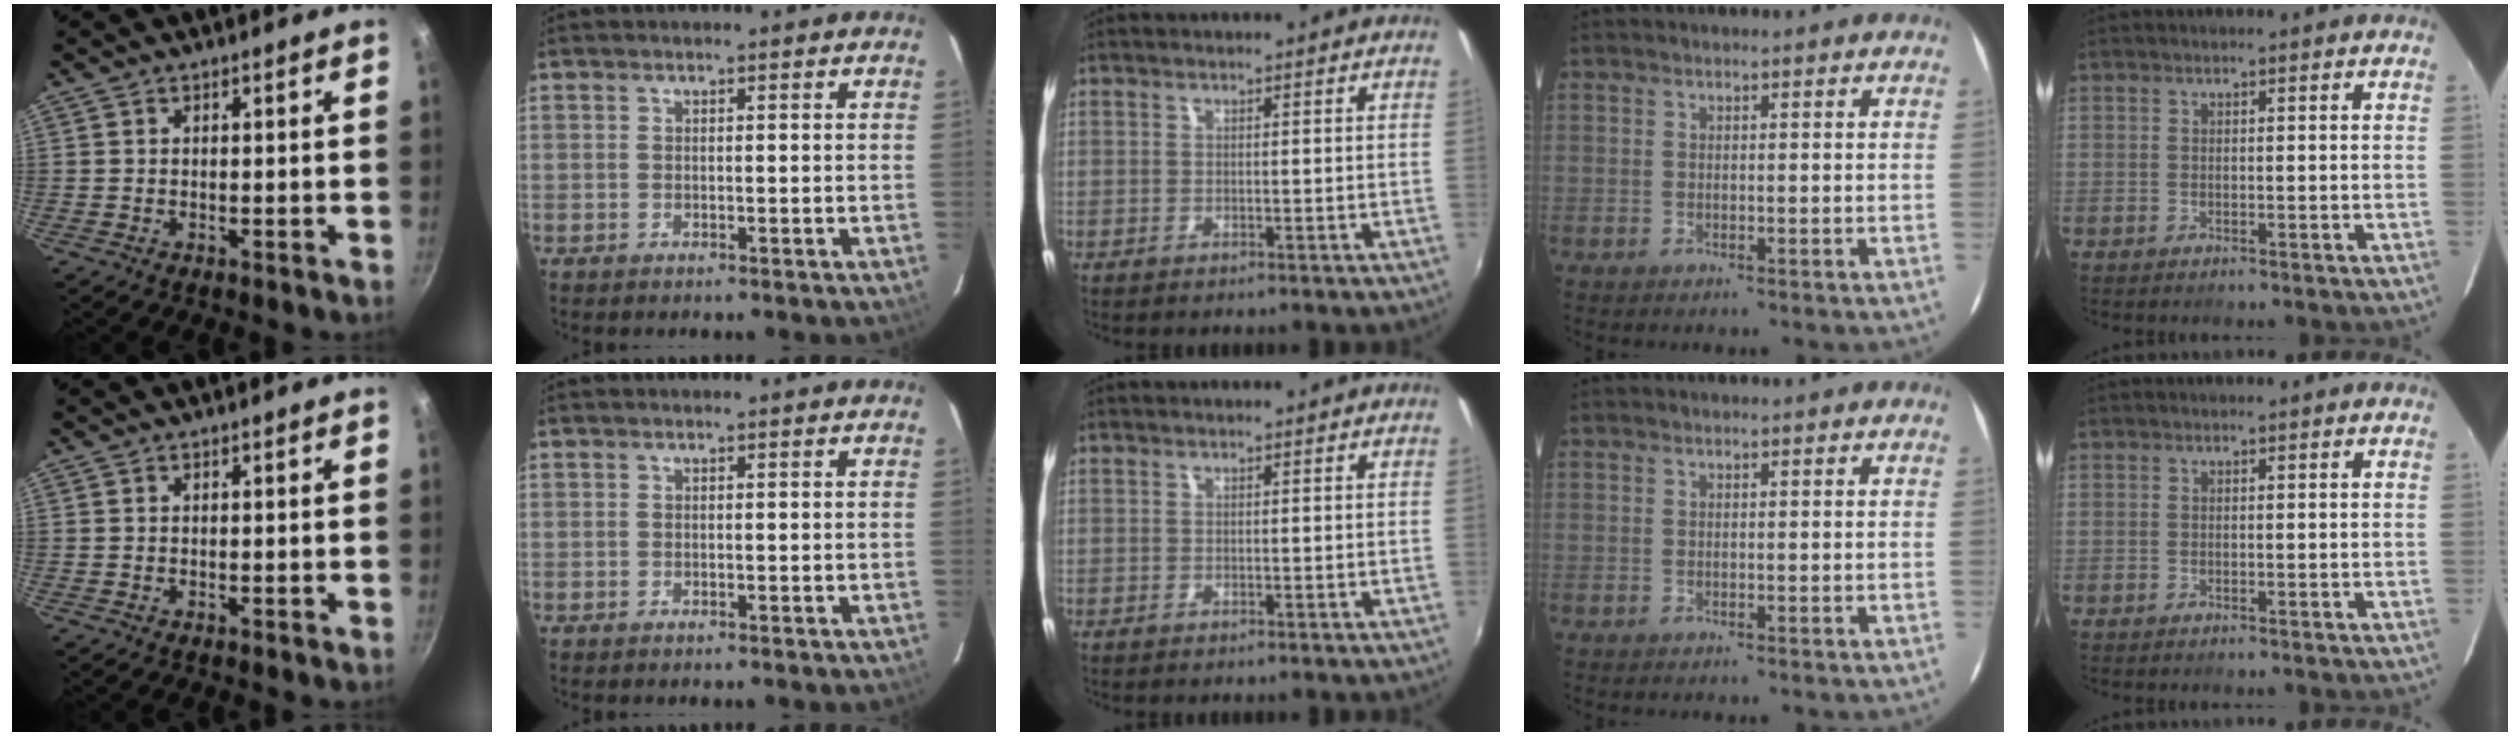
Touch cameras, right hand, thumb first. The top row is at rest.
{}